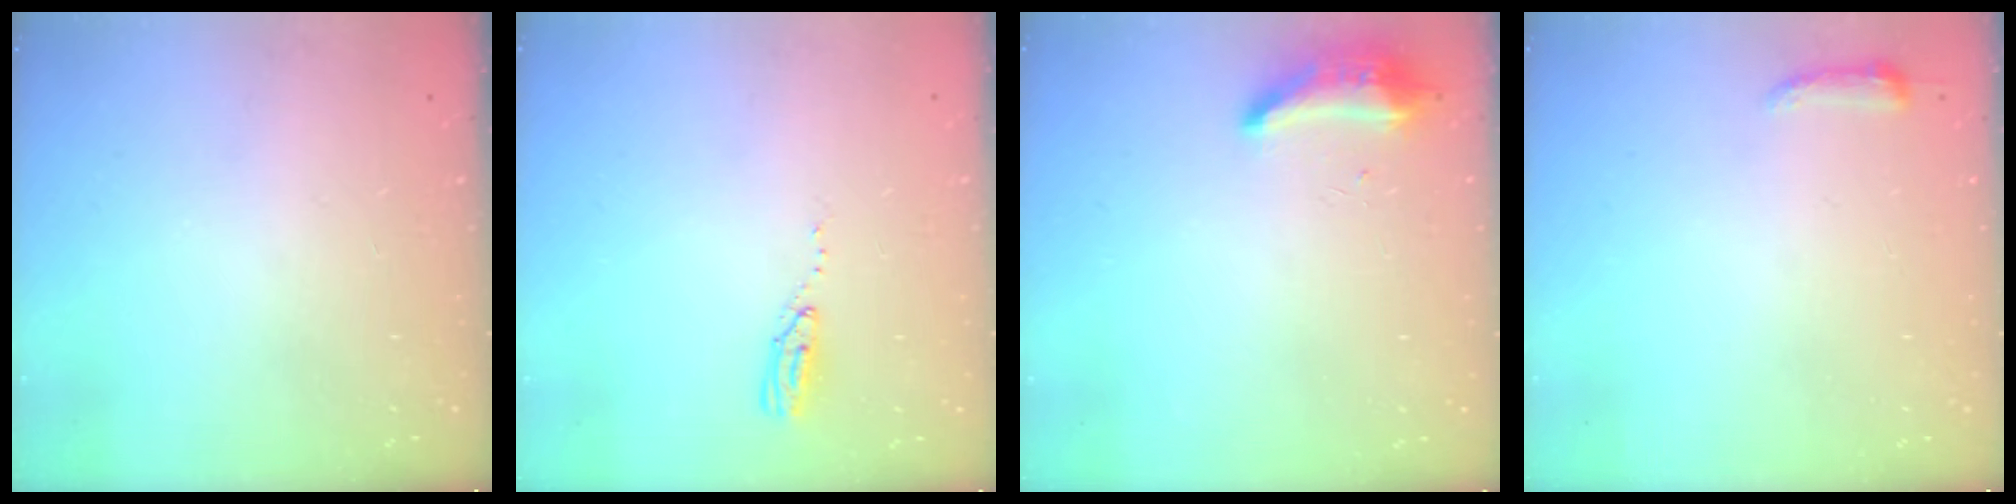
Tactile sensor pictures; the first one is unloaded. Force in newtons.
{"total": 3.8, "press": 3.8, "slide": 0.2}
{"total": 8.4, "press": 8.3, "slide": 1.6}
{"total": 3.3, "press": 3.2, "slide": 0.7}